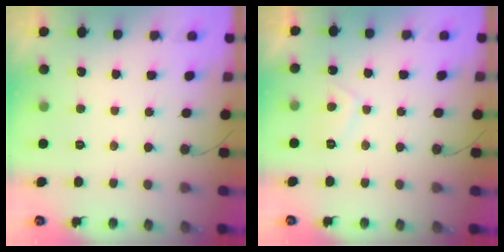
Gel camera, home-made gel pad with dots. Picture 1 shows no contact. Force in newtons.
{"total": 2.8, "press": 2.7, "slide": 0.6}